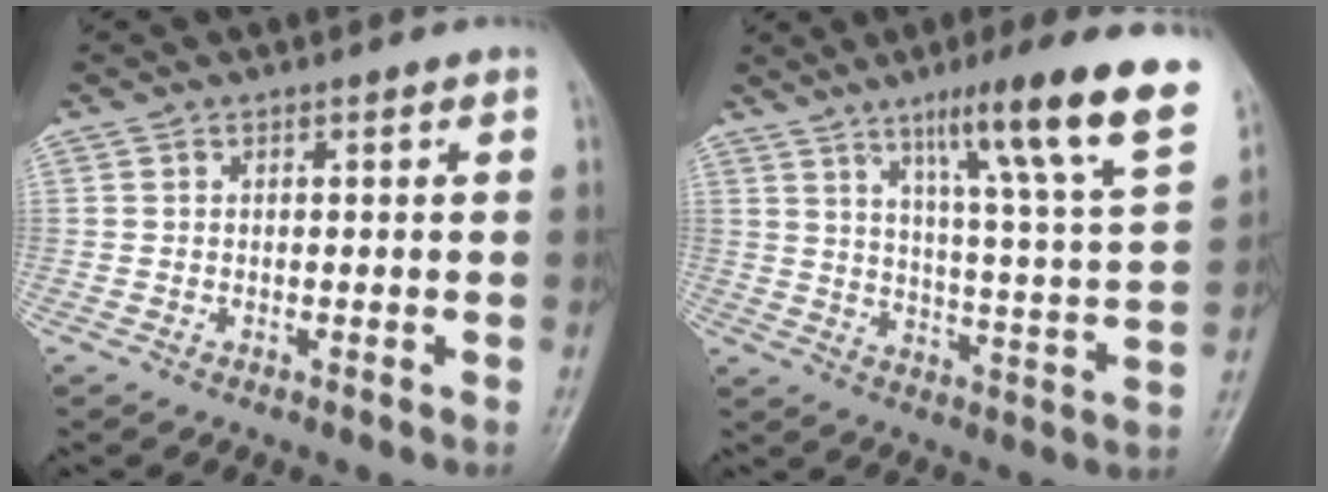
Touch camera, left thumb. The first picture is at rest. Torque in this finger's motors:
{"motor_torque": [0.41, 0.27, 1.52, -1.25, 0.13]}